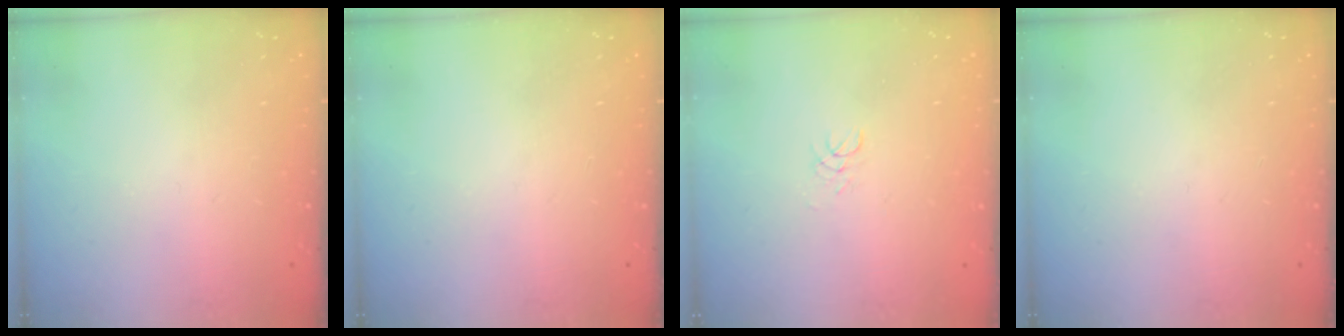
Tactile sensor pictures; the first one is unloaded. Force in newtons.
{"total": 0.0}
{"total": 1.7, "press": 1.7, "slide": 0.2}
{"total": 0.0}